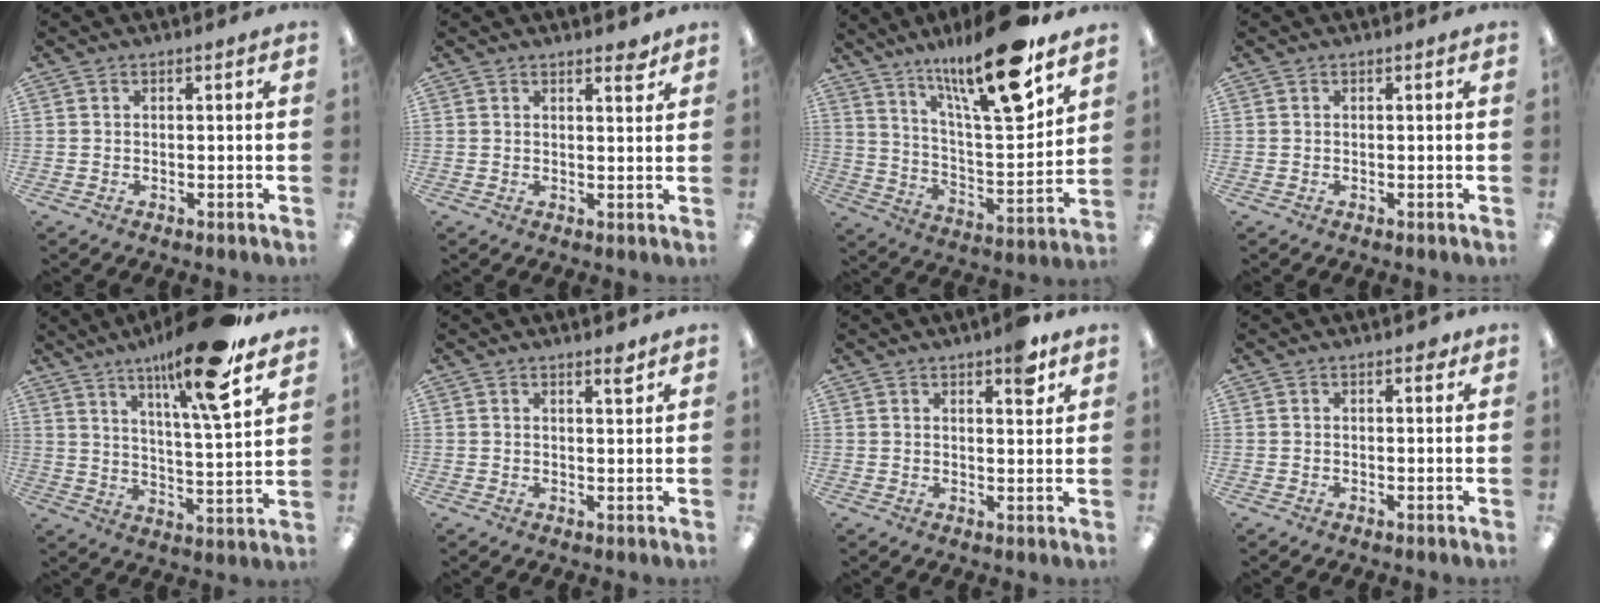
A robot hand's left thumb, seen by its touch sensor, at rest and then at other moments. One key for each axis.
{"total": 2.7, "fx": 2.2, "fy": 0.7, "fz": 1.3, "tx": -0.006, "ty": -0.013, "tz": 0.034}
{"total": 21.0, "fx": 14.8, "fy": 4.4, "fz": 14.3, "tx": -0.237, "ty": -0.092, "tz": 0.237}
{"total": 0.0}
{"total": 17.0, "fx": 12.4, "fy": 1.7, "fz": 11.5, "tx": -0.197, "ty": -0.067, "tz": 0.191}
{"total": 2.7, "fx": 2.1, "fy": 0.4, "fz": 1.6, "tx": -0.011, "ty": -0.012, "tz": 0.032}
{"total": 5.8, "fx": 3.9, "fy": 2.0, "fz": 3.9, "tx": -0.037, "ty": -0.020, "tz": 0.059}
{"total": 1.6, "fx": 0.9, "fy": 0.8, "fz": 1.1, "tx": -0.007, "ty": -0.003, "tz": 0.011}